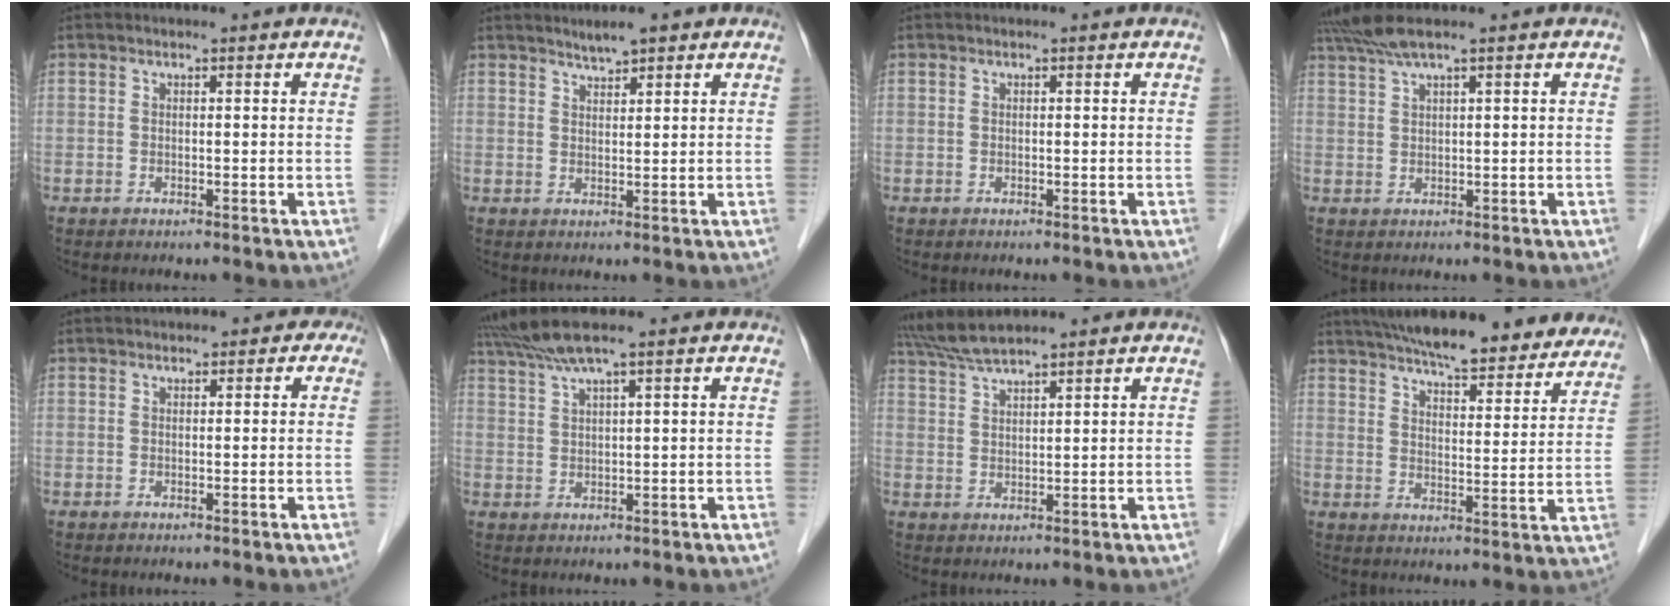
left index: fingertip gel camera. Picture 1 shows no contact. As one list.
[{"total": 2.9, "force": [2.4, 0.6, 1.5], "torque": [-0.030, 0.009, 0.039]}, {"total": 0.0}, {"total": 3.3, "force": [2.6, -0.8, 1.9], "torque": [-0.053, 0.020, 0.061]}, {"total": 1.4, "force": [0.3, 1.2, 0.6], "torque": [0.006, 0.009, -0.003]}, {"total": 4.3, "force": [3.4, -1.1, 2.5], "torque": [-0.066, 0.017, 0.074]}, {"total": 5.8, "force": [5.2, -0.3, 2.5], "torque": [-0.060, 0.023, 0.107]}, {"total": 24.2, "force": [21.3, 5.2, 10.3], "torque": [-0.156, -0.005, 0.271]}]